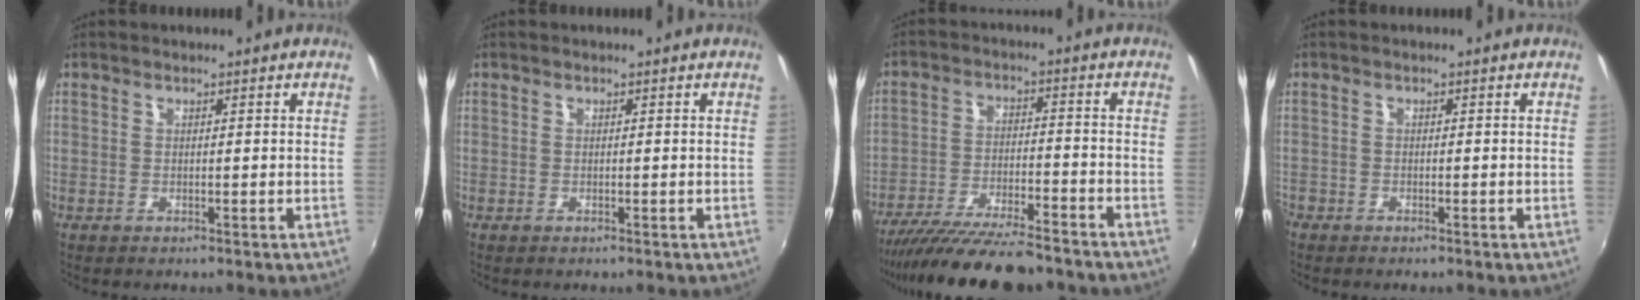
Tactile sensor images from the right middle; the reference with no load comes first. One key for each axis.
{"total": 0.0}
{"total": 16.8, "fx": -14.6, "fy": 2.6, "fz": 8.0, "tx": -0.161, "ty": -0.038, "tz": -0.235}
{"total": 1.5, "fx": -1.3, "fy": 0.8, "fz": 0.2, "tx": -0.012, "ty": -0.005, "tz": -0.027}